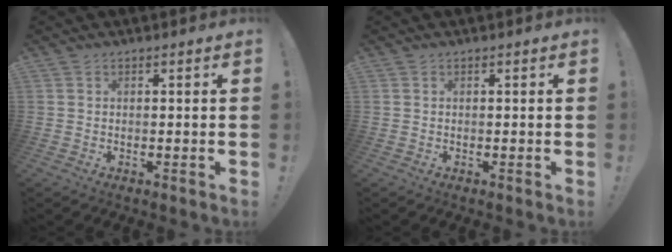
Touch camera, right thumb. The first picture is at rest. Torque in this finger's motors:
{"motor_torque": [0.00, 0.00, 0.07, -0.07, 0.00]}